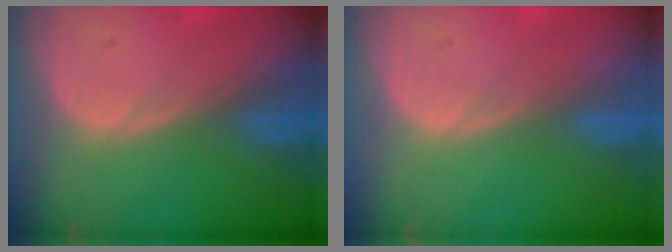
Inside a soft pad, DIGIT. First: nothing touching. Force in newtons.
{"total": 0.0}